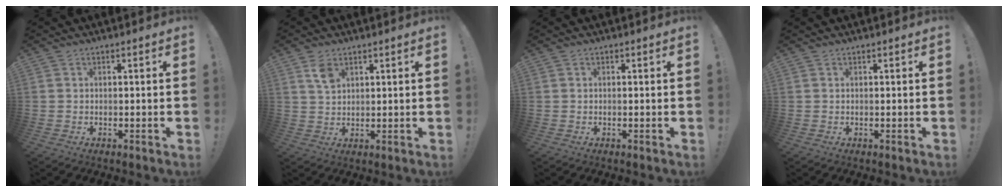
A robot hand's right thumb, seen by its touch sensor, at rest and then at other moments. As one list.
[{"total": 4.7, "force": [2.6, 2.7, 2.9], "torque": [-0.042, -0.010, 0.047]}, {"total": 0.0}, {"total": 0.0}]